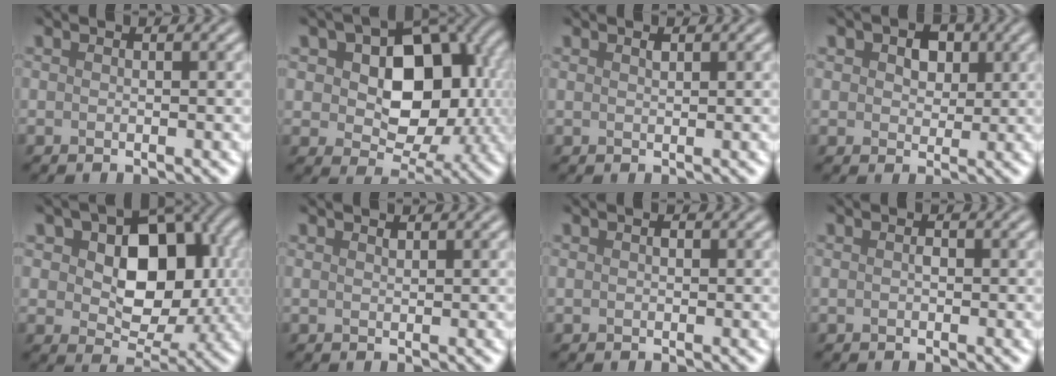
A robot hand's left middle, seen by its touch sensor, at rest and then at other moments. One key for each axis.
{"total": 10.2, "fx": 2.0, "fy": 6.7, "fz": 7.4, "tx": -0.123, "ty": 0.009, "tz": 0.053}
{"total": 0.5, "fx": 0.3, "fy": -0.3, "fz": -0.3, "tx": -0.009, "ty": 0.007, "tz": 0.018}
{"total": 2.5, "fx": 1.6, "fy": 1.8, "fz": 0.8, "tx": -0.030, "ty": 0.022, "tz": 0.027}
{"total": 9.3, "fx": 2.0, "fy": 6.1, "fz": 6.6, "tx": -0.120, "ty": 0.008, "tz": 0.055}
{"total": 0.6, "fx": 0.5, "fy": -0.2, "fz": -0.2, "tx": -0.006, "ty": 0.007, "tz": 0.017}
{"total": 0.7, "fx": 0.0, "fy": -0.5, "fz": -0.5, "tx": -0.007, "ty": 0.004, "tz": 0.013}
{"total": 1.0, "fx": -0.2, "fy": -0.7, "fz": -0.7, "tx": -0.011, "ty": 0.006, "tz": 0.016}